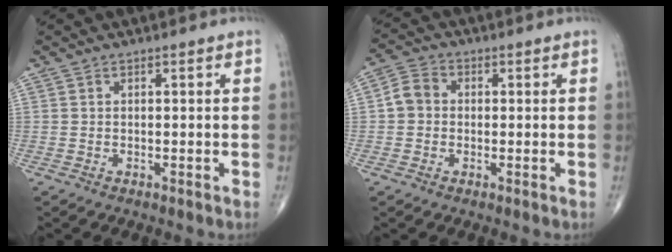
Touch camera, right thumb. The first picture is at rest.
{"total": 4.5, "force": [-0.1, 3.9, 2.2], "torque": [-0.035, 0.013, -0.011]}